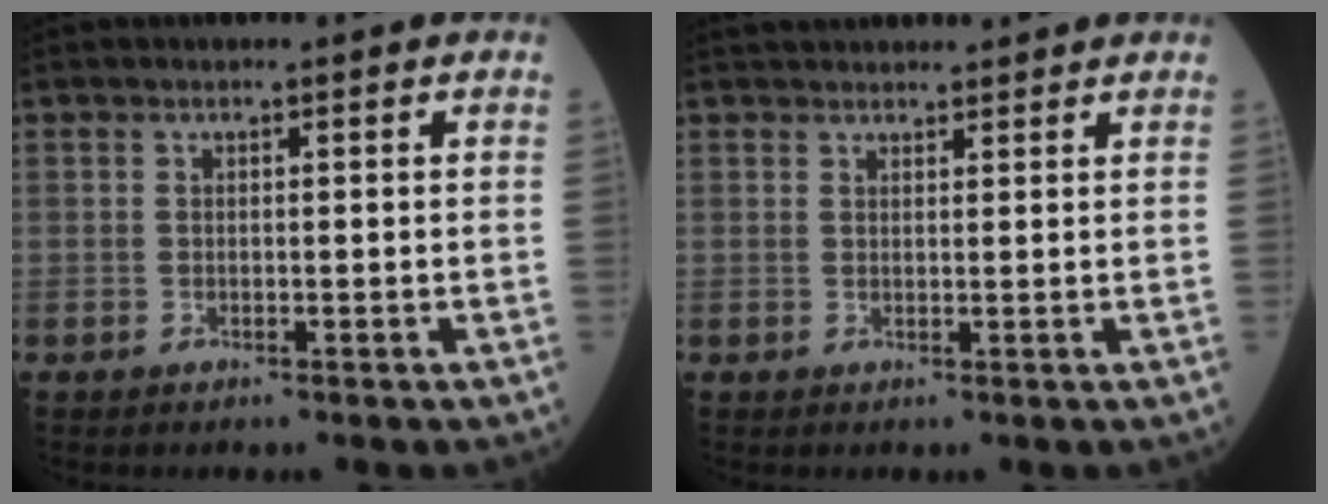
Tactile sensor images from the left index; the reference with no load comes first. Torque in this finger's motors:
{"motor_torque": [-0.11, -0.54, 0.10, 0.07]}